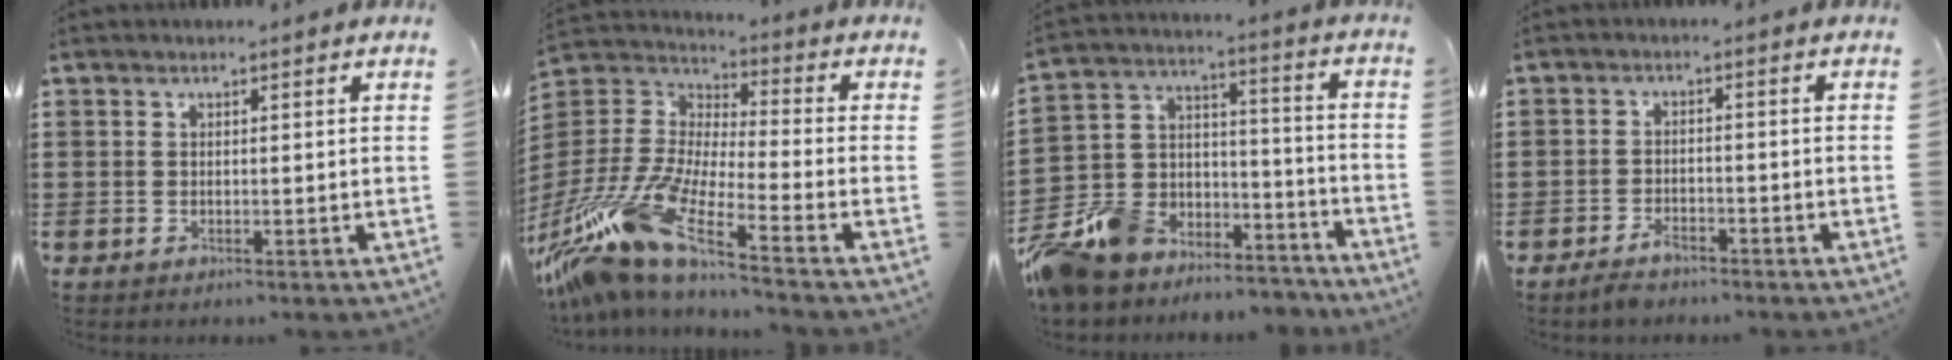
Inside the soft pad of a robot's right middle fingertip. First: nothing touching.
{"total": 14.1, "force": [-10.6, 2.6, 8.9], "torque": [-0.228, -0.008, -0.215]}
{"total": 9.3, "force": [-7.9, 4.8, 0.5], "torque": [-0.033, 0.019, -0.152]}
{"total": 2.5, "force": [-2.2, 0.9, 0.9], "torque": [-0.018, 0.005, -0.044]}